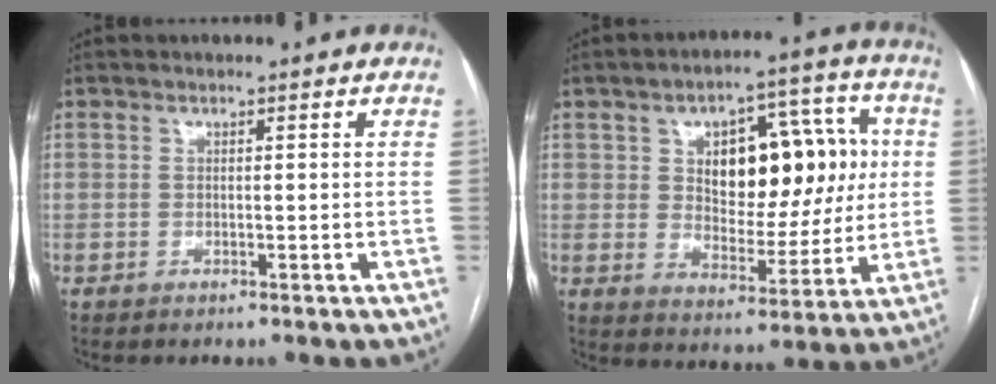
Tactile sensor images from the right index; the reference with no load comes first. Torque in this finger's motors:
{"motor_torque": [1.26, 0.88, 0.75, 0.10]}